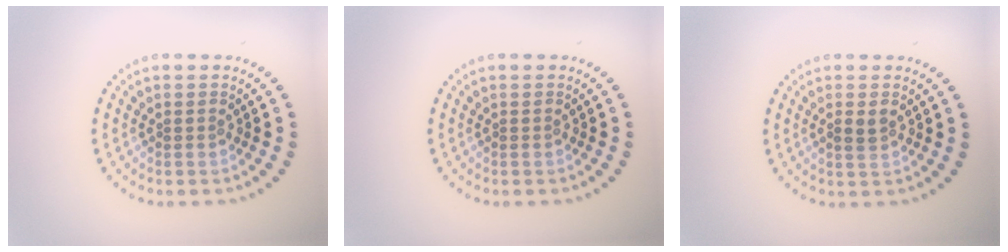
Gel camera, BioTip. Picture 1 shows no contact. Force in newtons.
{"total": 0.0}
{"total": 1.3, "press": 1.2, "slide": 0.4}